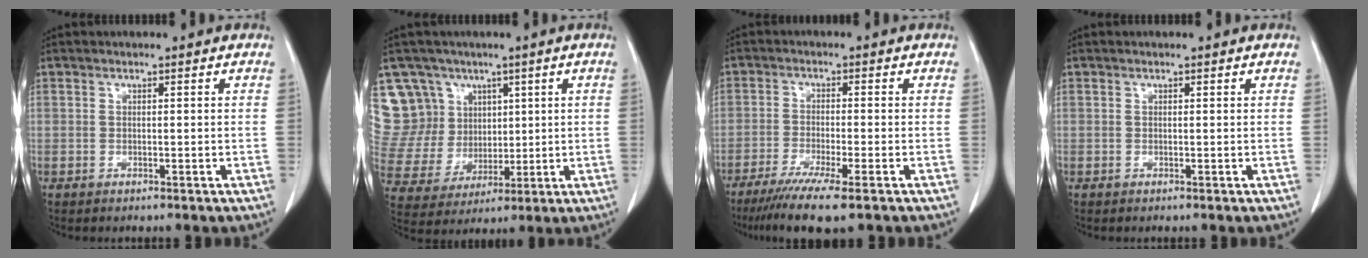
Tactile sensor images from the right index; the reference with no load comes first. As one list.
[{"total": 14.4, "force": [7.6, 12.1, 2.3], "torque": [-0.084, 0.061, 0.176]}, {"total": 8.9, "force": [-6.1, 0.0, 6.4], "torque": [-0.105, -0.023, -0.096]}, {"total": 0.0}]